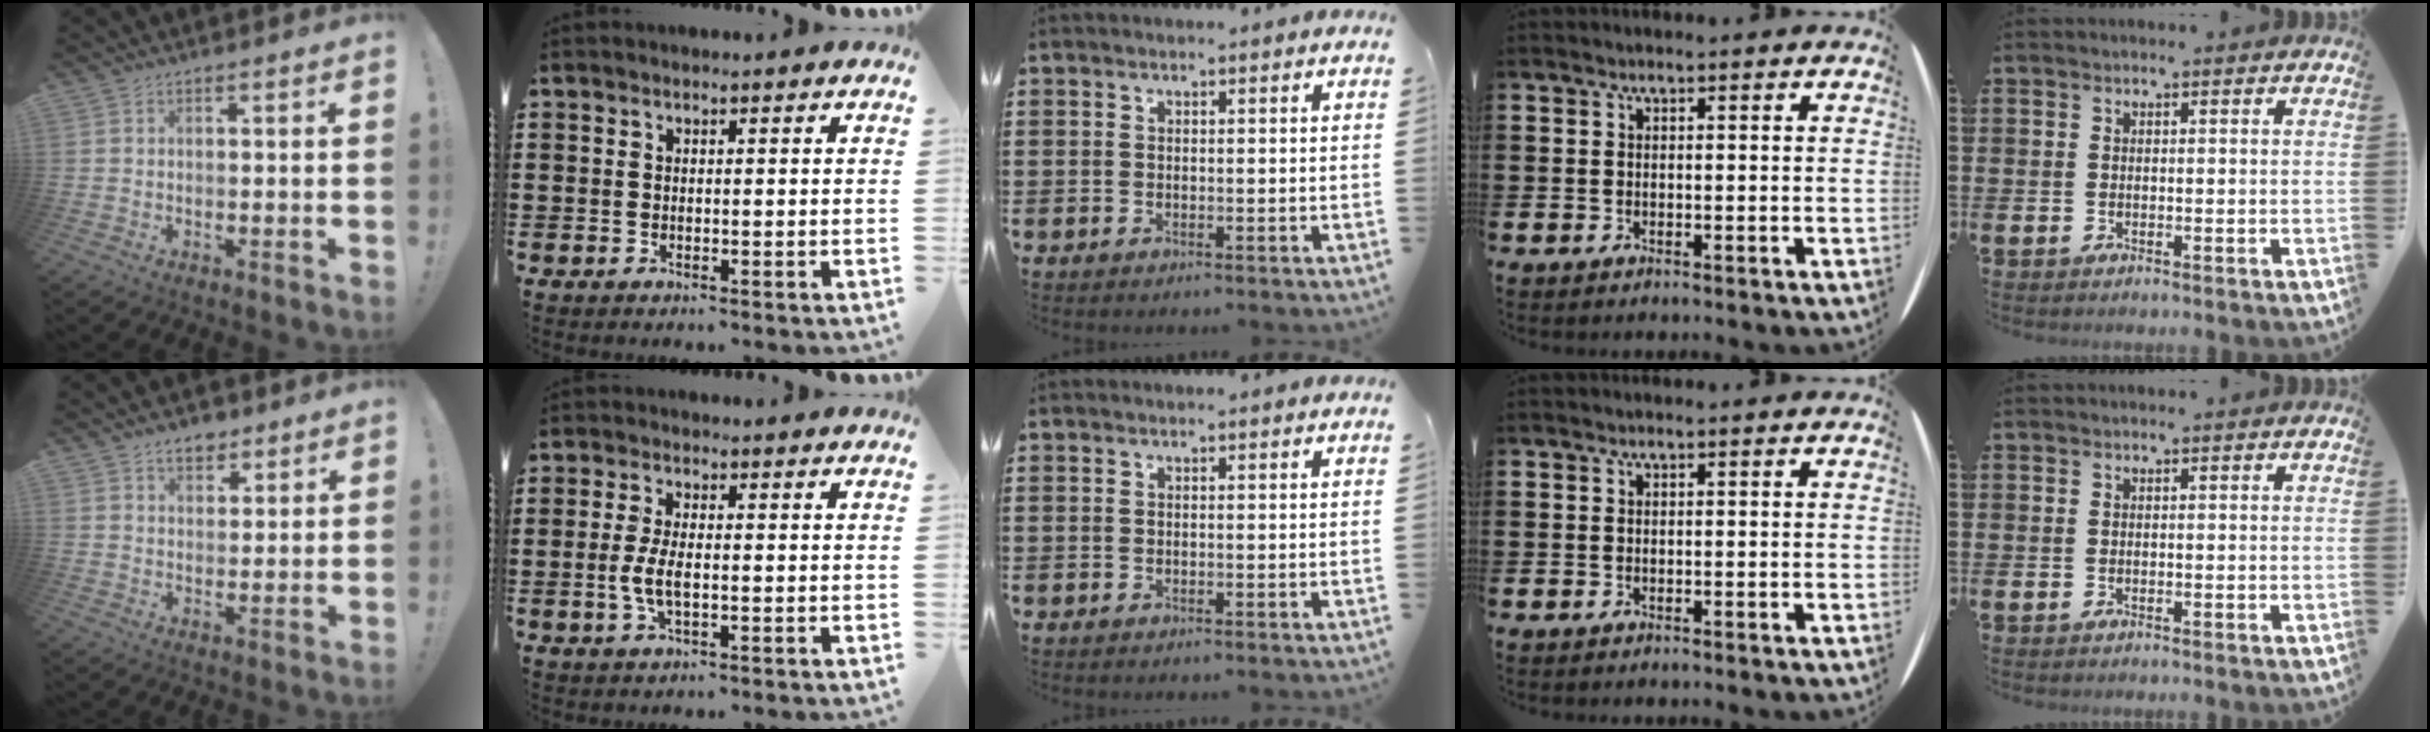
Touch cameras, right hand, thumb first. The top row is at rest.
{"thumb": {"total": 5.8, "force": [3.9, 3.7, 2.2], "torque": [-0.017, -0.018, 0.069]}, "index": {"total": 4.4, "force": [-0.7, 1.6, 4.0], "torque": [-0.092, -0.005, -0.018]}}